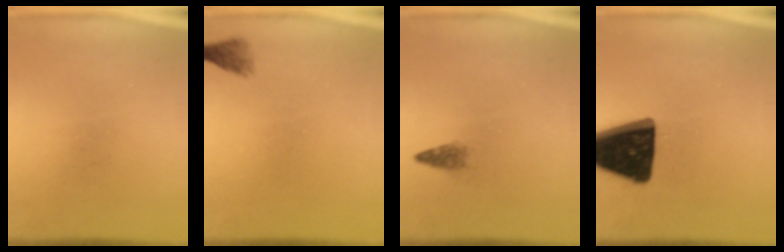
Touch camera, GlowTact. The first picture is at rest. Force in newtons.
{"total": 1.5}
{"total": 1.3}
{"total": 18.4}